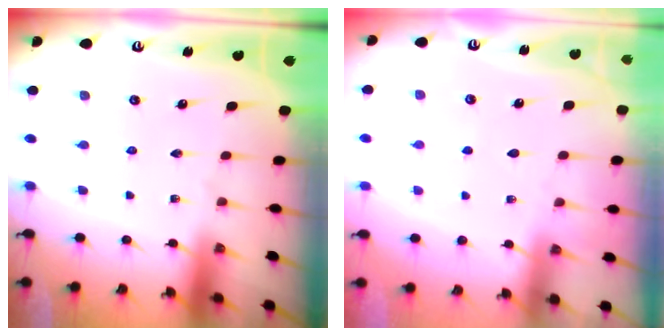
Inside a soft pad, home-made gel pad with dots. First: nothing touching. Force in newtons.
{"total": 4.3, "press": 4.2, "slide": 0.6}